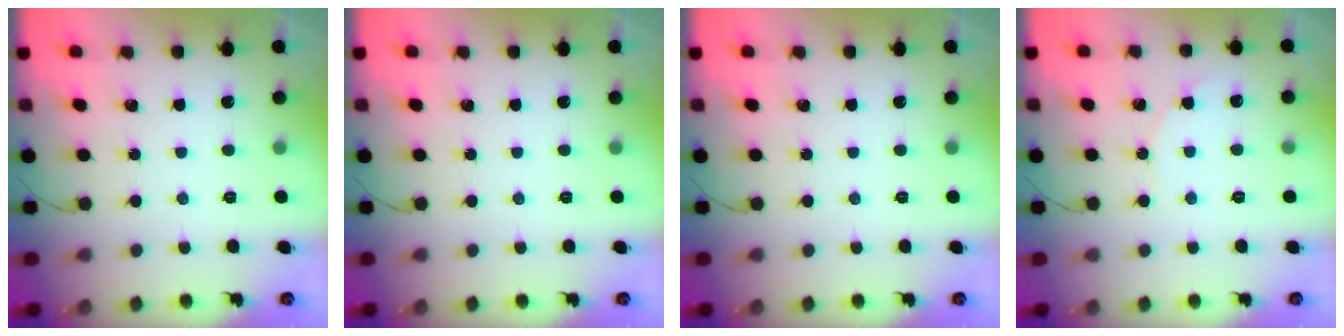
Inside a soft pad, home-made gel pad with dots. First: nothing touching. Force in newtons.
{"total": 0.0}
{"total": 0.0}
{"total": 4.5, "press": 4.5, "slide": 0.5}